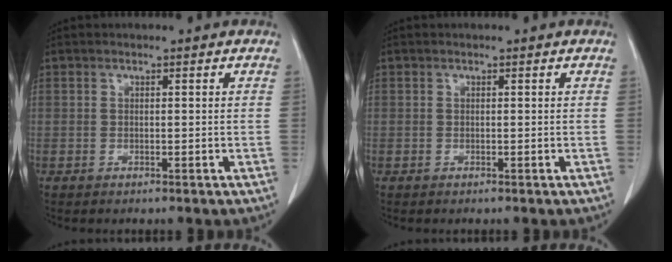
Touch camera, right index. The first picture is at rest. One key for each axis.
{"total": 0.0}